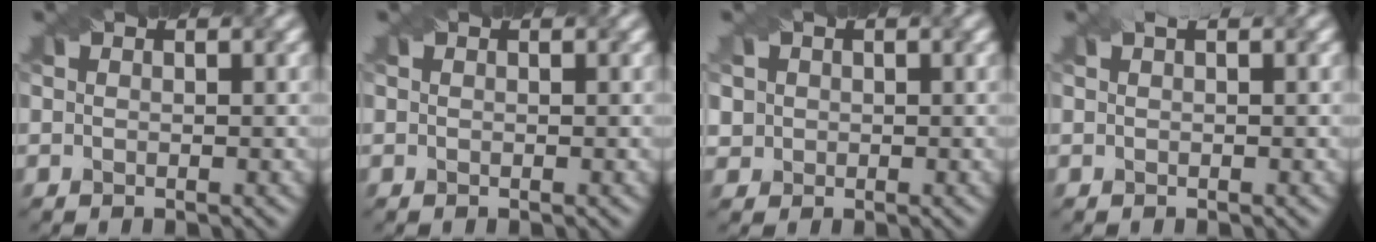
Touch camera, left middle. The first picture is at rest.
{"total": 0.0}
{"total": 3.5, "force": [1.3, 2.9, 1.3], "torque": [-0.037, 0.019, 0.020]}
{"total": 0.8, "force": [0.6, 0.1, 0.6], "torque": [-0.009, 0.003, 0.014]}